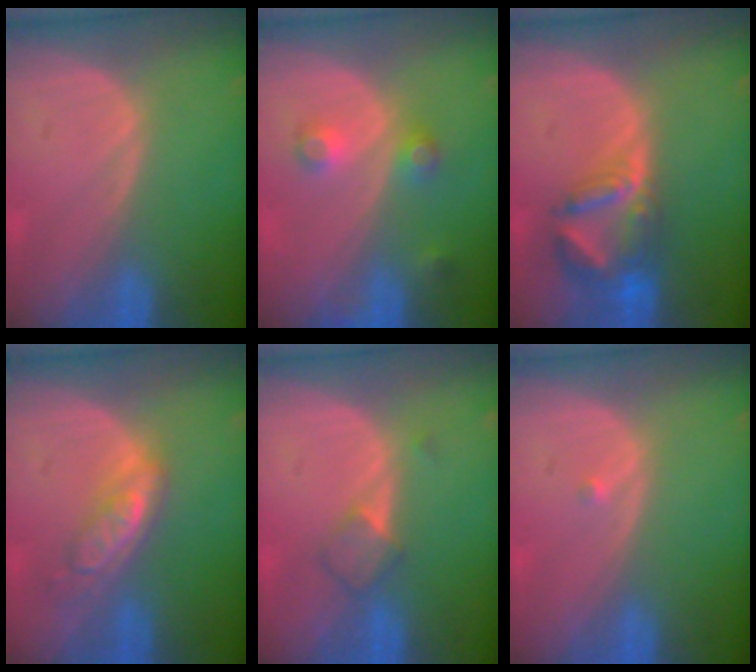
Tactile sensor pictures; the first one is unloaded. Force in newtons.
{"total": 3.8, "press": 3.5, "slide": 1.6}
{"total": 7.1, "press": 6.4, "slide": 3.2}
{"total": 5.3, "press": 4.6, "slide": 2.6}
{"total": 3.0, "press": 2.7, "slide": 1.2}
{"total": 0.6, "press": 0.5, "slide": 0.4}